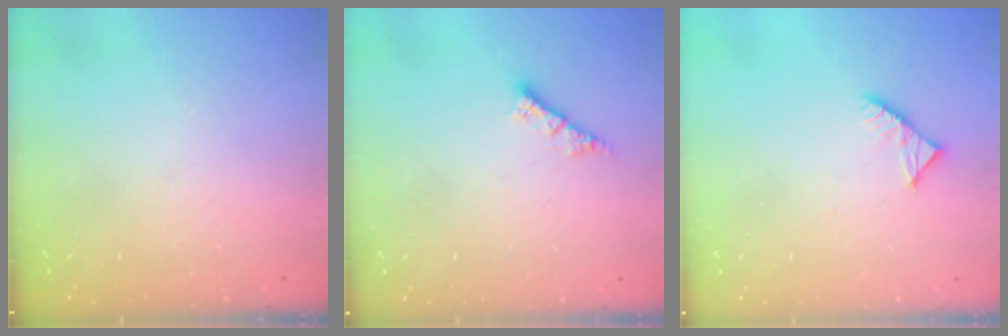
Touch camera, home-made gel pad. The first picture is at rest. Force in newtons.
{"total": 3.6, "press": 3.6, "slide": 0.1}
{"total": 3.3, "press": 3.2, "slide": 0.4}